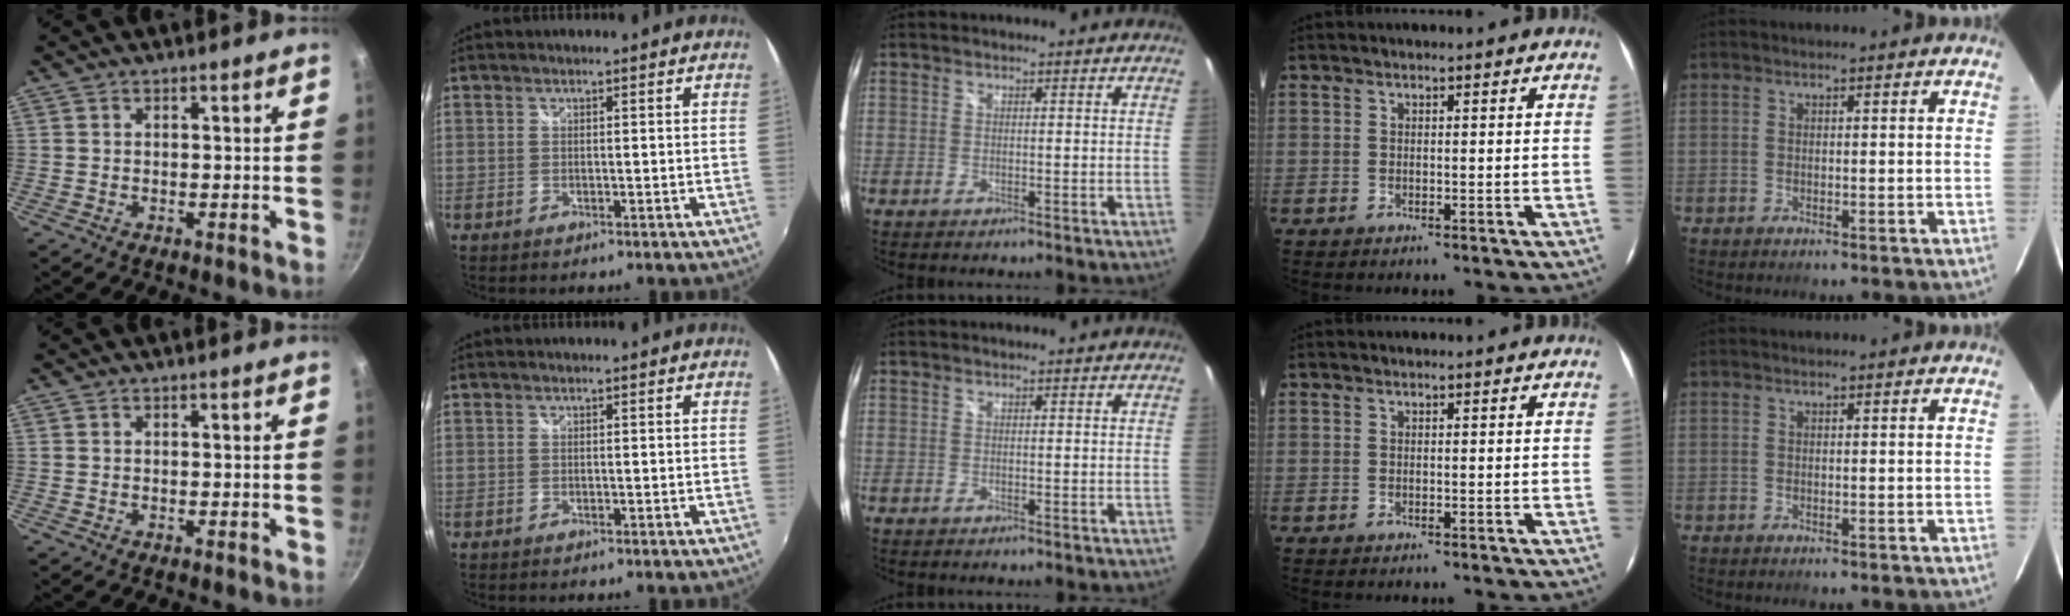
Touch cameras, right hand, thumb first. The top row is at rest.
{}